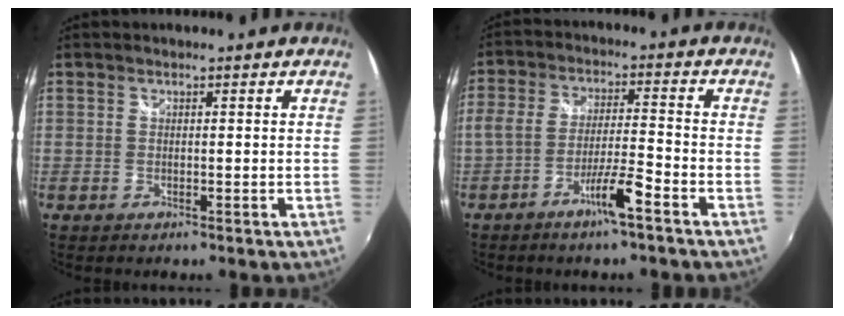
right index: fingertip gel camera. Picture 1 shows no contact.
{"total": 7.1, "force": [-4.4, 0.0, 5.6], "torque": [-0.112, 0.000, -0.080]}